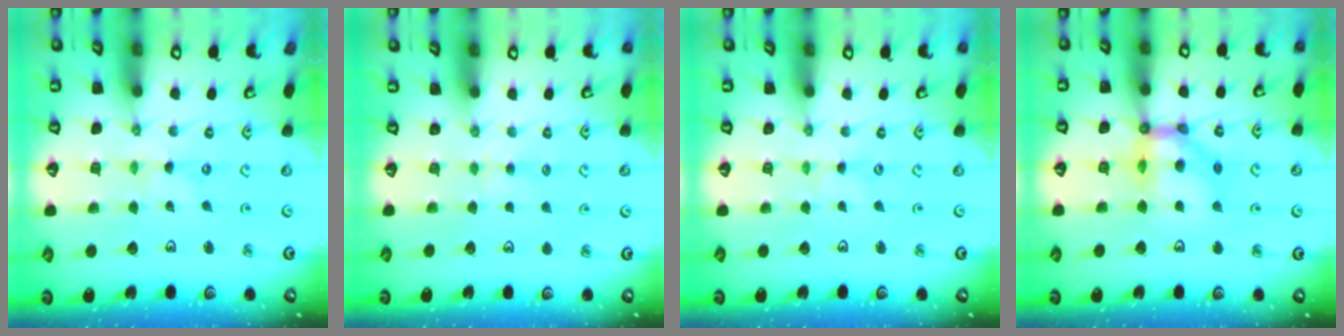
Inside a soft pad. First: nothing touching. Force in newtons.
{"total": 2.8, "press": 2.7, "slide": 0.5}
{"total": 0.8, "press": 0.8, "slide": 0.1}
{"total": 13.2, "press": 13.1, "slide": 1.5}